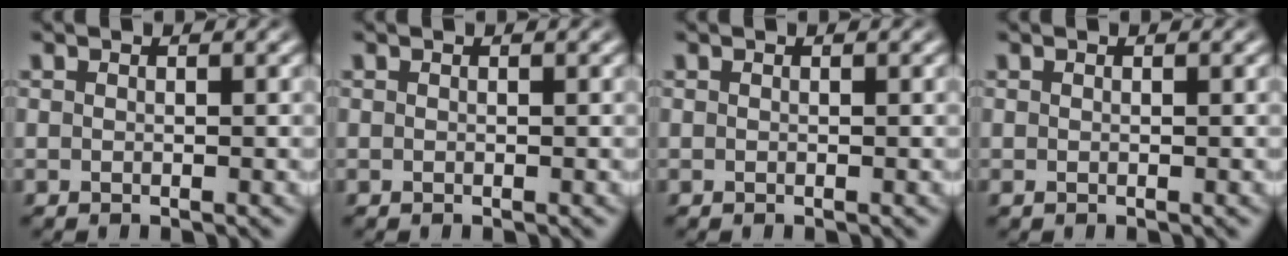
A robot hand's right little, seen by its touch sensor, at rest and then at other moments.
{"total": 0.0}
{"total": 0.0}
{"total": 0.5, "force": [-0.2, 0.4, 0.2], "torque": [-0.009, -0.007, -0.001]}